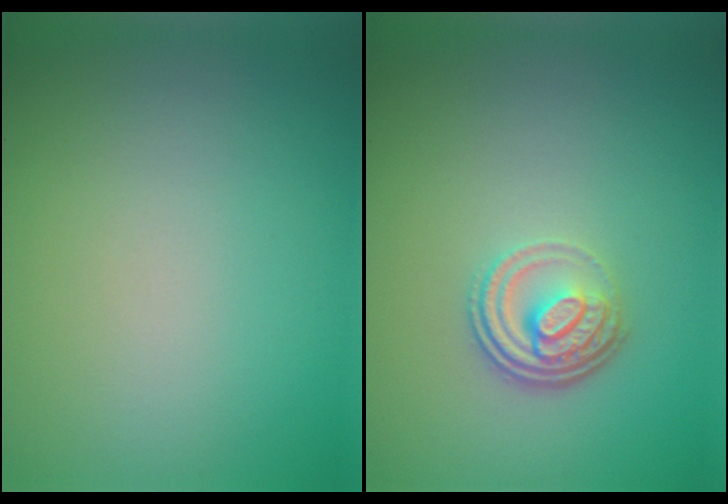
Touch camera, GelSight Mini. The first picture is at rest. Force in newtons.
{"total": 3.6, "press": 2.6, "slide": 2.5}